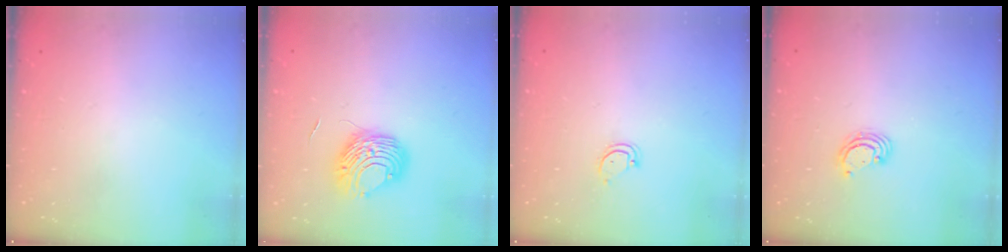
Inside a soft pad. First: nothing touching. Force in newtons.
{"total": 8.7, "press": 8.7, "slide": 0.4}
{"total": 3.5, "press": 3.5, "slide": 0.4}
{"total": 3.3, "press": 3.3, "slide": 0.4}